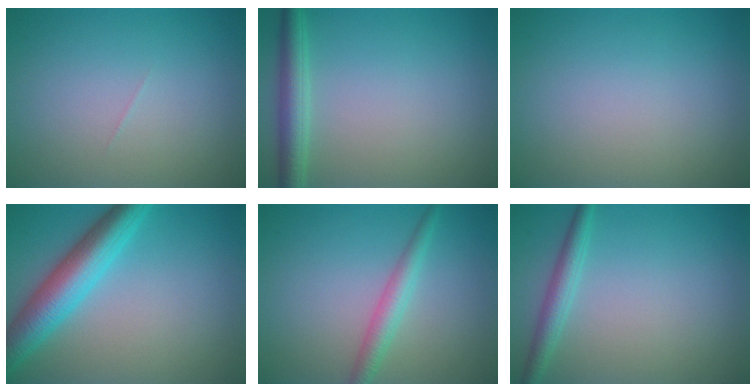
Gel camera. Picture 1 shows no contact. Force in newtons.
{"total": 3.1, "press": 3.1, "slide": 0.1}
{"total": 0.0}
{"total": 6.5, "press": 6.5, "slide": 0.2}
{"total": 2.5, "press": 2.5, "slide": 0.1}
{"total": 2.3, "press": 2.3, "slide": 0.1}